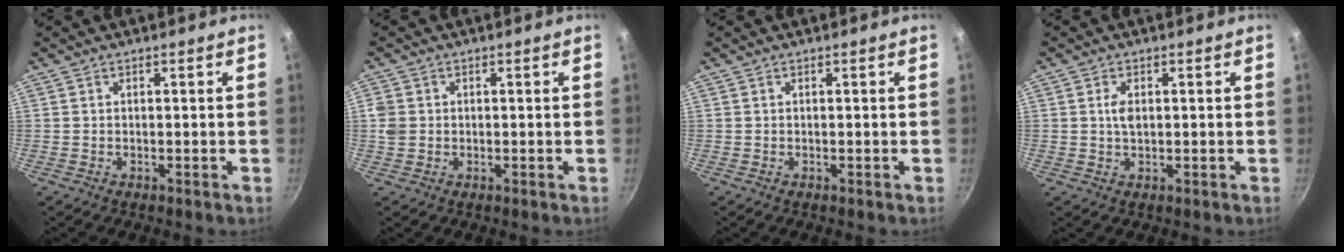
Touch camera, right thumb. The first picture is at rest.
{"total": 3.2, "force": [0.2, 2.7, 1.5], "torque": [-0.030, 0.005, 0.005]}
{"total": 0.0}
{"total": 2.6, "force": [0.4, 1.4, 2.1], "torque": [-0.040, -0.002, 0.008]}